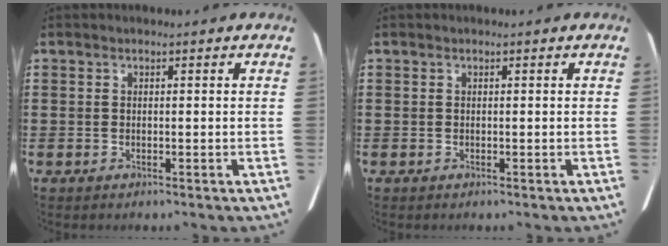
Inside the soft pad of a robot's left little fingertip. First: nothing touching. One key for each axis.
{"total": 0.0}